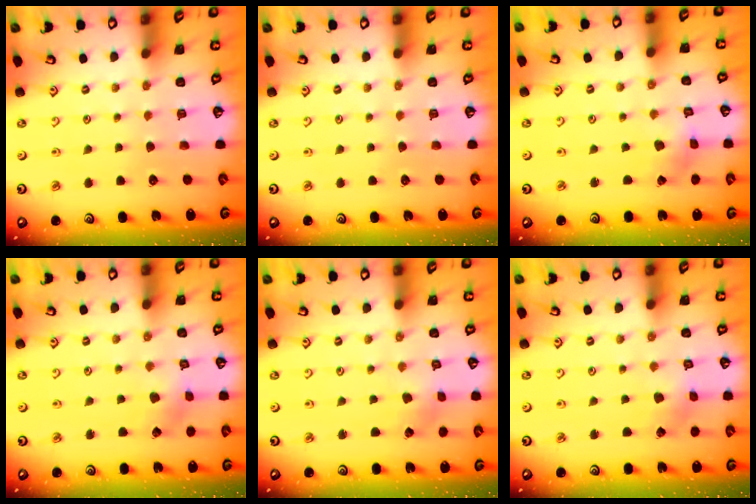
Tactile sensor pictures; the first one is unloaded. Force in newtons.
{"total": 0.0}
{"total": 1.1, "press": 1.0, "slide": 0.4}
{"total": 2.9, "press": 2.9, "slide": 0.3}
{"total": 0.9, "press": 0.9, "slide": 0.2}
{"total": 2.5, "press": 2.4, "slide": 0.3}